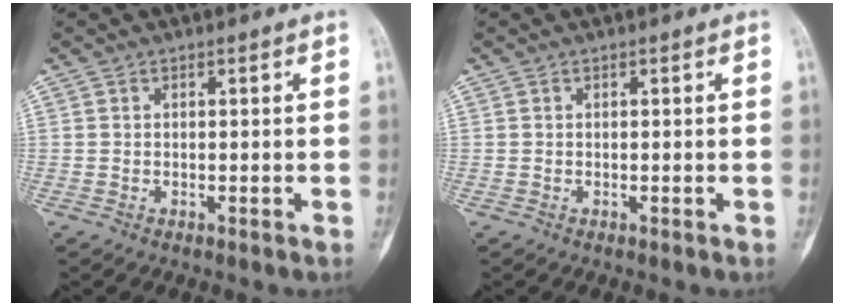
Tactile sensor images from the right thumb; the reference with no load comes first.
{"total": 0.0}